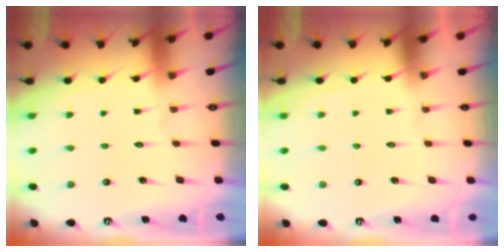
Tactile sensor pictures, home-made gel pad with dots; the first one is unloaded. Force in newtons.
{"total": 0.0}